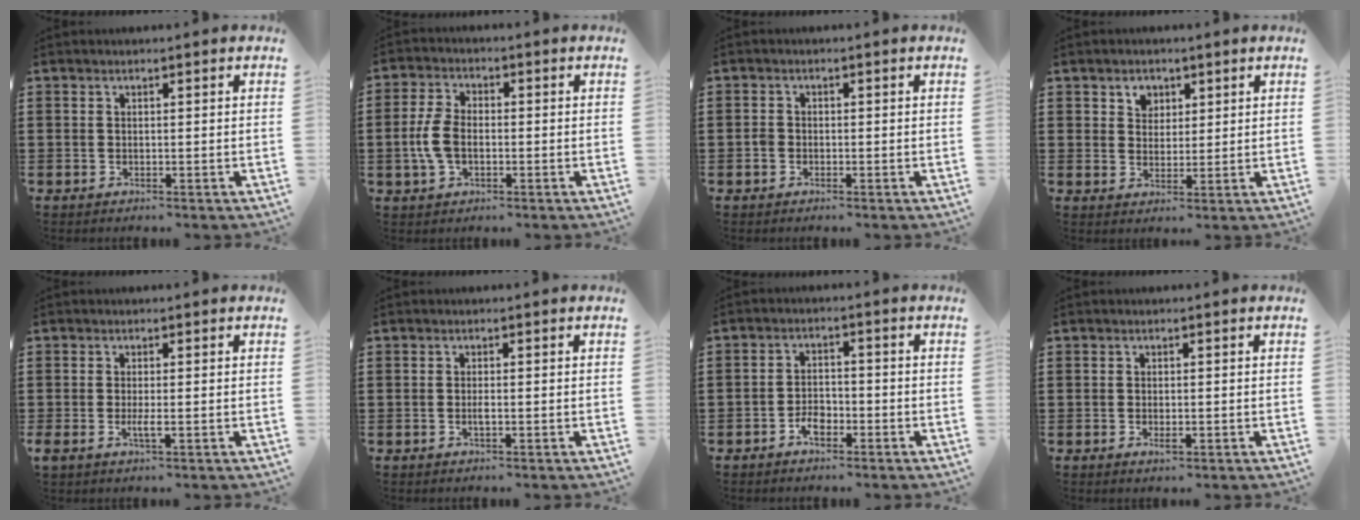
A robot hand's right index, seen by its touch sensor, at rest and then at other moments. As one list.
[{"total": 5.4, "force": [-0.9, 3.1, 4.4], "torque": [-0.118, -0.008, -0.026]}, {"total": 1.4, "force": [-0.6, 1.1, 0.6], "torque": [-0.021, 0.000, -0.015]}, {"total": 3.0, "force": [1.7, 2.3, 0.6], "torque": [-0.021, 0.009, 0.031]}, {"total": 1.9, "force": [-0.5, 0.2, 1.8], "torque": [-0.040, -0.005, -0.012]}, {"total": 1.0, "force": [-0.3, 0.2, 0.9], "torque": [-0.026, -0.005, -0.008]}, {"total": 3.1, "force": [-1.9, 1.7, 1.7], "torque": [-0.033, 0.005, -0.037]}, {"total": 1.2, "force": [-0.4, 0.5, 1.0], "torque": [-0.019, -0.003, -0.007]}]